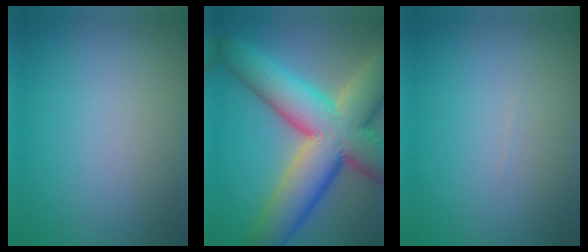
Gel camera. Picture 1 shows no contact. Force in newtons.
{"total": 15.3, "press": 15.3, "slide": 1.1}
{"total": 0.0}